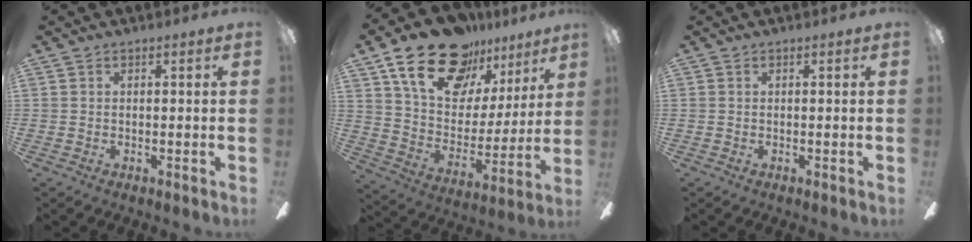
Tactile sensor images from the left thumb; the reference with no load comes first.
{"total": 23.1, "force": [15.7, 12.3, 11.6], "torque": [-0.204, -0.087, 0.284]}
{"total": 0.0}